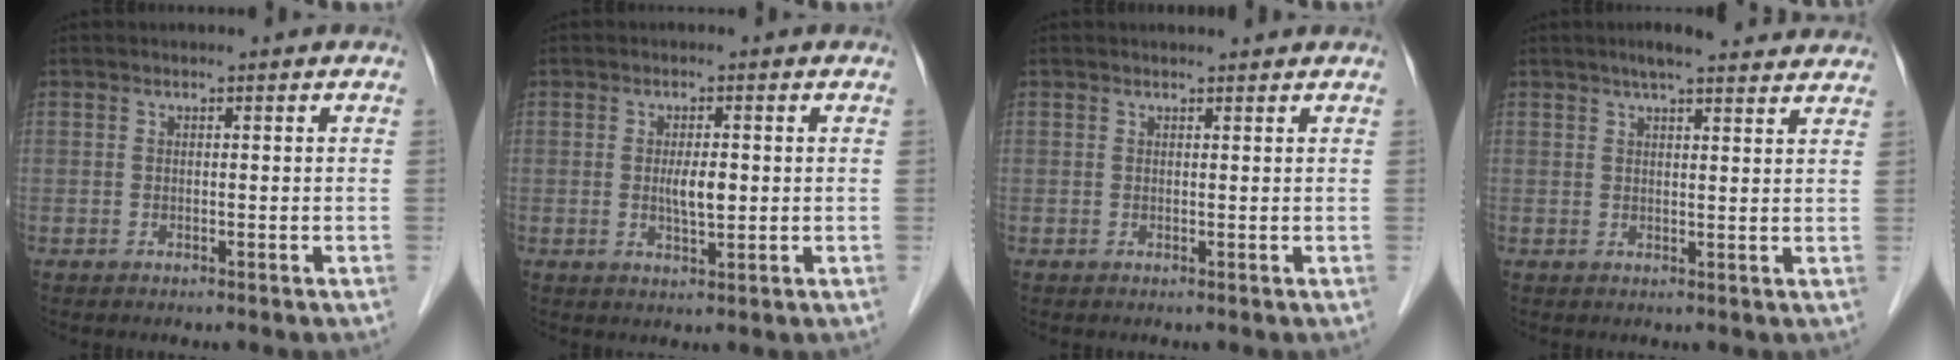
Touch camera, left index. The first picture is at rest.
{"total": 3.3, "force": [0.0, 0.9, 3.2], "torque": [-0.058, -0.002, 0.003]}
{"total": 1.7, "force": [1.6, 0.2, 0.5], "torque": [-0.009, 0.008, 0.023]}
{"total": 10.5, "force": [9.1, 1.4, 5.2], "torque": [-0.065, 0.026, 0.104]}